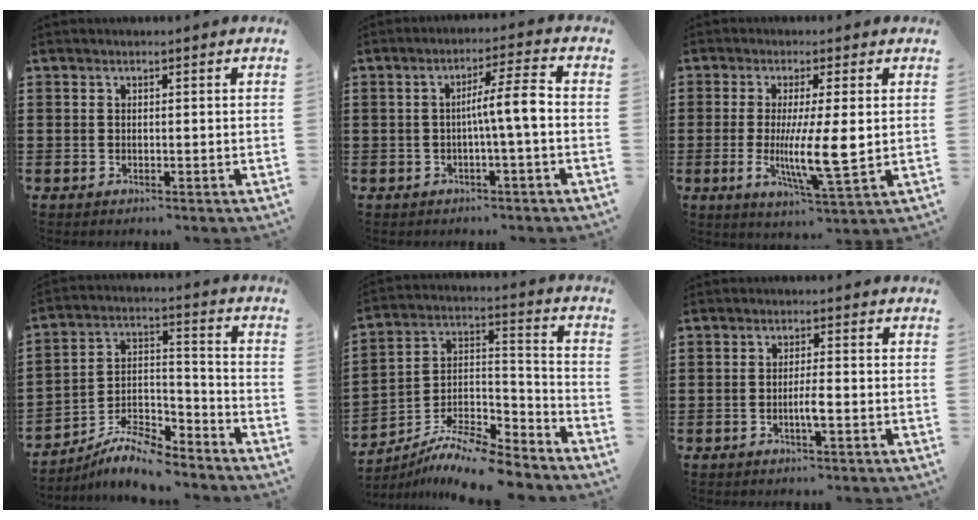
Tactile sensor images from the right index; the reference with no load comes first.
{"total": 5.9, "force": [-0.6, 0.1, 5.9], "torque": [-0.109, 0.002, -0.018]}
{"total": 8.7, "force": [-0.4, 1.2, 8.6], "torque": [-0.164, -0.015, -0.008]}
{"total": 8.8, "force": [-8.0, 1.9, 3.1], "torque": [-0.052, 0.021, -0.152]}
{"total": 10.1, "force": [-9.2, 1.9, 3.7], "torque": [-0.068, 0.019, -0.183]}
{"total": 2.6, "force": [-0.9, 0.1, 2.4], "torque": [-0.044, 0.000, -0.018]}